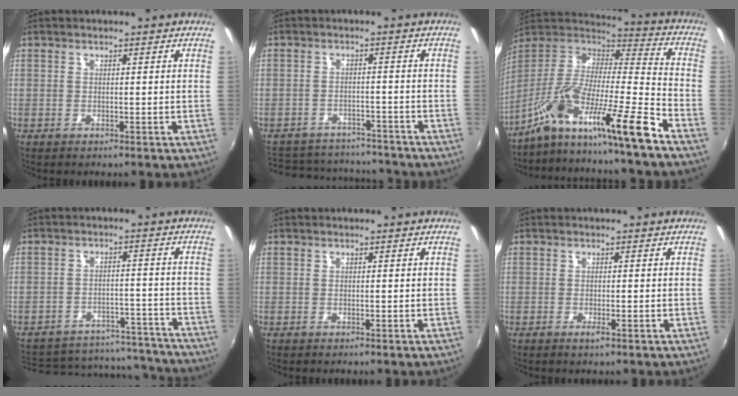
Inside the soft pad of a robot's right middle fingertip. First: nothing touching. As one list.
[{"total": 14.9, "force": [-12.9, 6.1, 4.4], "torque": [-0.110, 0.026, -0.172]}, {"total": 19.8, "force": [-13.9, -0.6, 14.1], "torque": [-0.233, -0.041, -0.255]}, {"total": 20.3, "force": [-17.5, 8.2, 6.1], "torque": [-0.129, 0.046, -0.203]}, {"total": 0.0}, {"total": 1.1, "force": [-0.6, 0.2, 0.8], "torque": [-0.016, -0.004, -0.012]}]